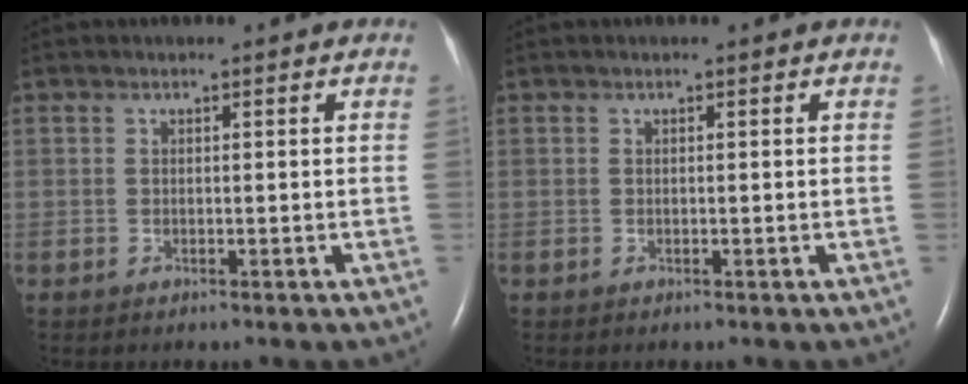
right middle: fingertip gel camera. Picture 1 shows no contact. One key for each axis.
{"total": 0.0}